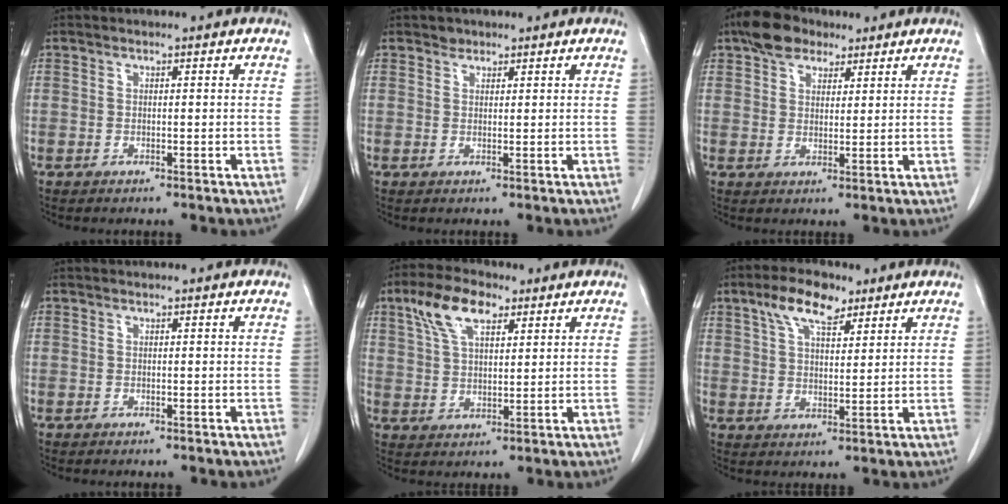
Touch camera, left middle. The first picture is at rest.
{"total": 1.0, "force": [0.8, 0.7, 0.0], "torque": [0.005, -0.002, 0.010]}
{"total": 6.2, "force": [4.3, 3.6, 2.7], "torque": [-0.054, 0.020, 0.079]}
{"total": 0.0}
{"total": 8.5, "force": [4.8, 3.5, 6.1], "torque": [-0.128, 0.019, 0.092]}
{"total": 7.7, "force": [4.8, 3.1, 5.2], "torque": [-0.103, 0.017, 0.088]}